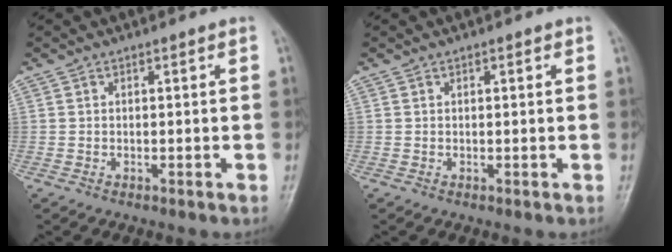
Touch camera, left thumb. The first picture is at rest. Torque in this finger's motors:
{"motor_torque": [-0.16, -0.09, 0.03, 0.03, 0.02]}